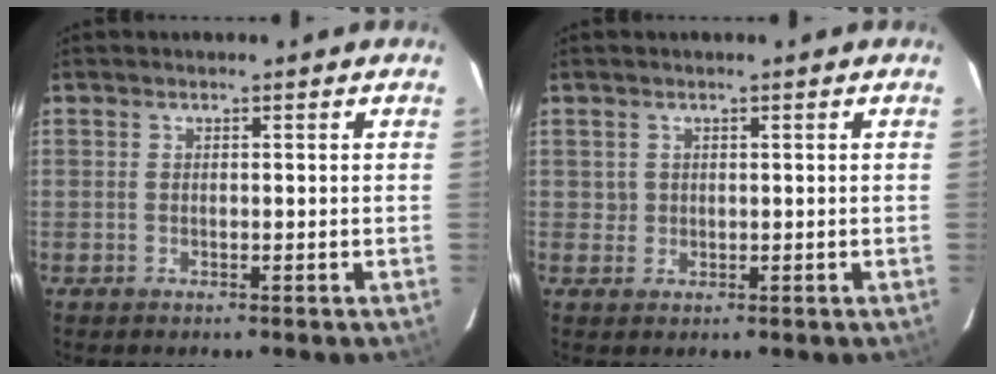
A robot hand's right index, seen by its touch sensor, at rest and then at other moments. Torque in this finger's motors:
{"motor_torque": [-0.14, 0.04, 0.03, 0.00]}